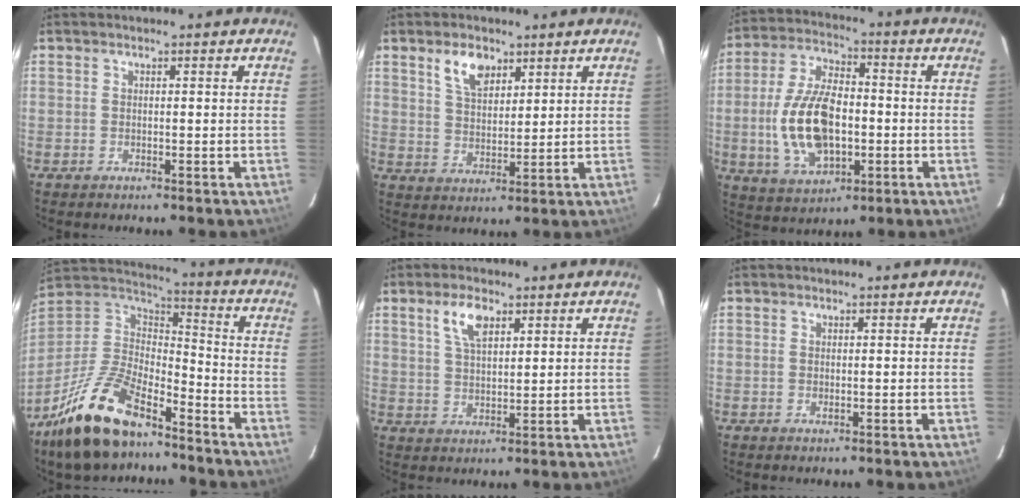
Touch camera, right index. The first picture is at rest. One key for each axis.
{"total": 6.6, "fx": 3.9, "fy": 3.6, "fz": 3.9, "tx": -0.069, "ty": 0.006, "tz": 0.075}
{"total": 16.1, "fx": -2.3, "fy": 8.8, "fz": 13.3, "tx": -0.274, "ty": 0.004, "tz": -0.031}
{"total": 21.3, "fx": -14.9, "fy": 8.7, "fz": 12.5, "tx": -0.269, "ty": -0.012, "tz": -0.268}
{"total": 5.9, "fx": 3.1, "fy": 2.7, "fz": 4.2, "tx": -0.079, "ty": 0.010, "tz": 0.061}
{"total": 0.7, "fx": 0.0, "fy": 0.4, "fz": 0.6, "tx": -0.012, "ty": 0.000, "tz": 0.001}